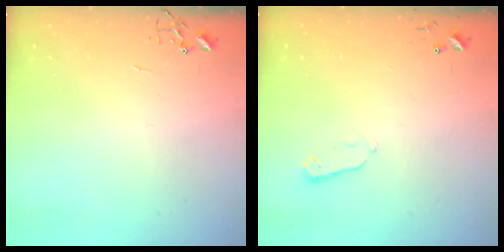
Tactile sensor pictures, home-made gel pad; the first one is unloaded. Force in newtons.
{"total": 2.7, "press": 2.6, "slide": 0.4}